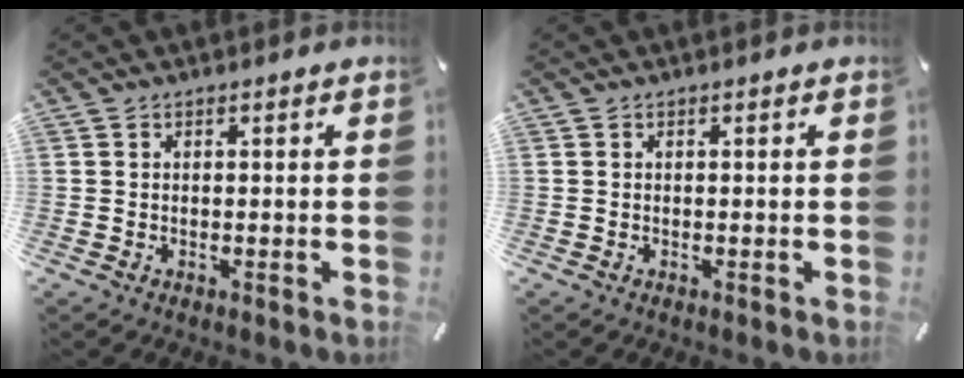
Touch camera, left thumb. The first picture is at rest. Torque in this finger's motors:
{"motor_torque": [-0.11, -0.06, -0.05, 0.01, 0.00]}